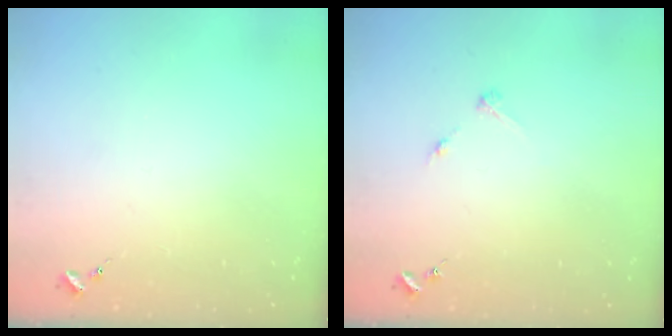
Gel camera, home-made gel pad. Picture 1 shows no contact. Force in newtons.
{"total": 2.8, "press": 2.8, "slide": 0.3}